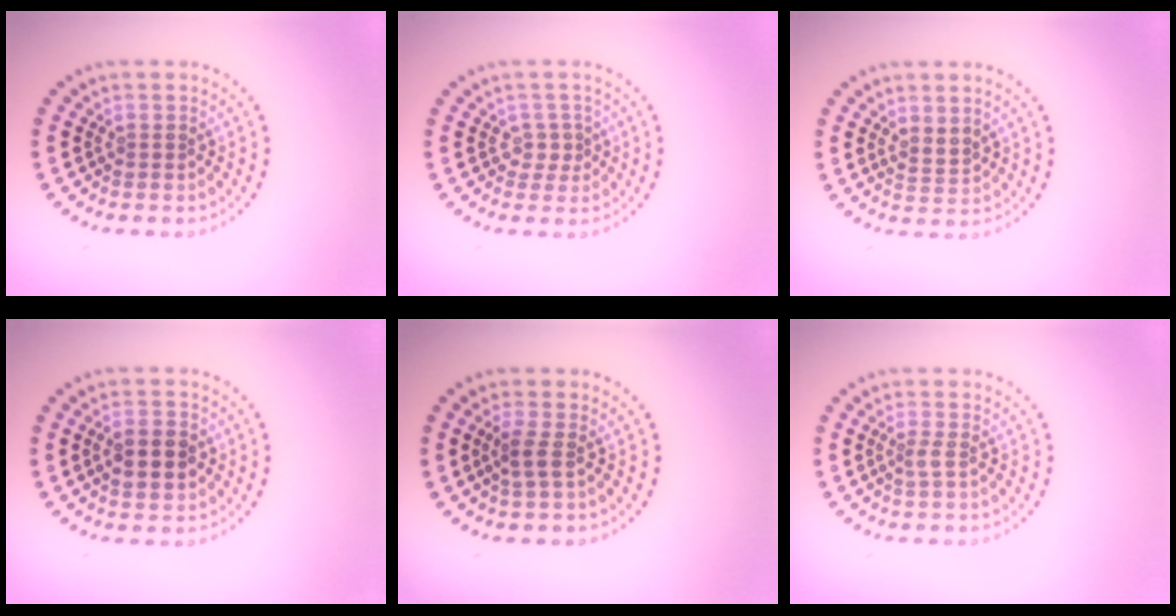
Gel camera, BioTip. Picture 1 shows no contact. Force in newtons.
{"total": 1.5, "press": 1.2, "slide": 0.9}
{"total": 1.6, "press": 1.3, "slide": 1.0}
{"total": 3.8, "press": 3.8, "slide": 0.1}
{"total": 1.5, "press": 1.3, "slide": 0.9}
{"total": 0.9, "press": 0.7, "slide": 0.5}